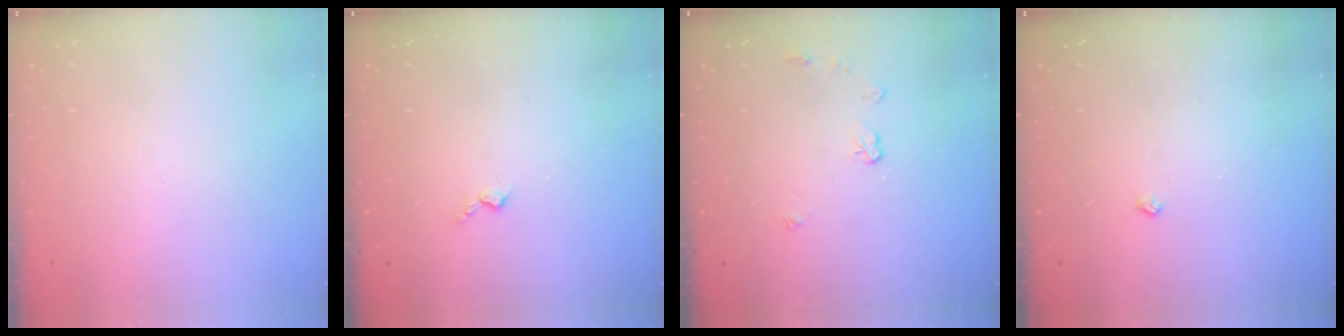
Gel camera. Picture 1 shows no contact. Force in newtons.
{"total": 2.8, "press": 2.8, "slide": 0.5}
{"total": 5.6, "press": 5.6, "slide": 0.2}
{"total": 2.5, "press": 2.4, "slide": 0.5}